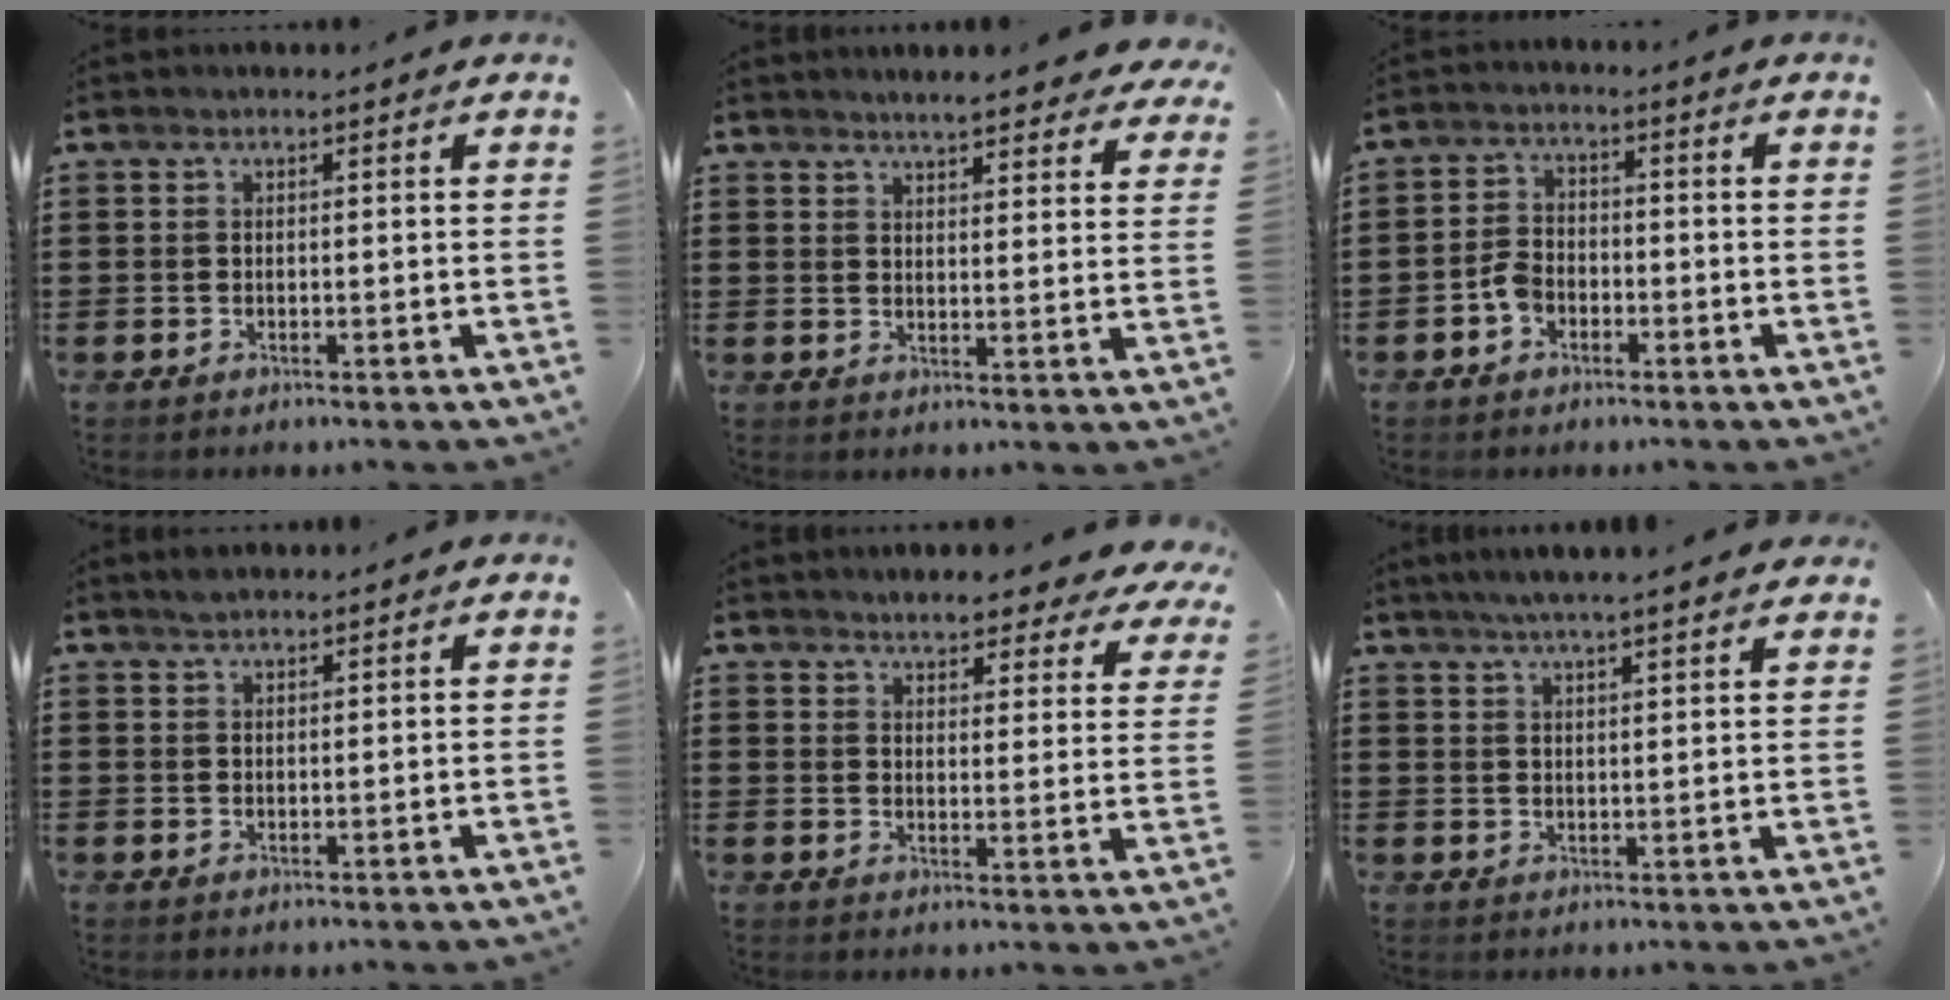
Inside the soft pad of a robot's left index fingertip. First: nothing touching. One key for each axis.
{"total": 4.8, "fx": 4.6, "fy": -0.1, "fz": 1.3, "tx": -0.033, "ty": -0.019, "tz": 0.082}
{"total": 3.4, "fx": -1.9, "fy": 2.3, "fz": 1.7, "tx": -0.046, "ty": 0.002, "tz": -0.041}
{"total": 1.4, "fx": 1.3, "fy": 0.4, "fz": 0.4, "tx": -0.010, "ty": 0.001, "tz": 0.025}
{"total": 4.7, "fx": 4.6, "fy": 0.2, "fz": 1.0, "tx": -0.032, "ty": -0.025, "tz": 0.081}
{"total": 3.9, "fx": 3.5, "fy": -0.3, "fz": 1.7, "tx": -0.043, "ty": -0.010, "tz": 0.062}